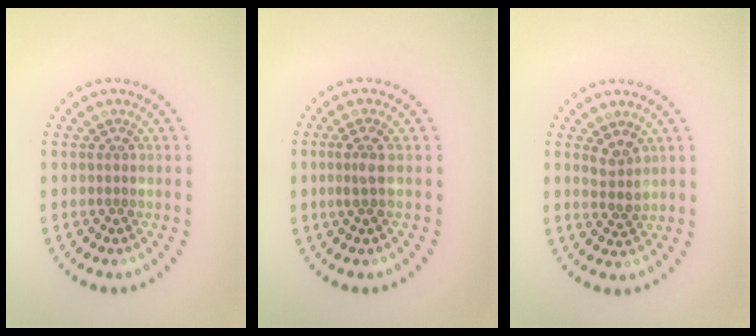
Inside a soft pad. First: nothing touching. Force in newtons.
{"total": 1.6, "press": 1.3, "slide": 1.0}
{"total": 1.9, "press": 1.5, "slide": 1.2}